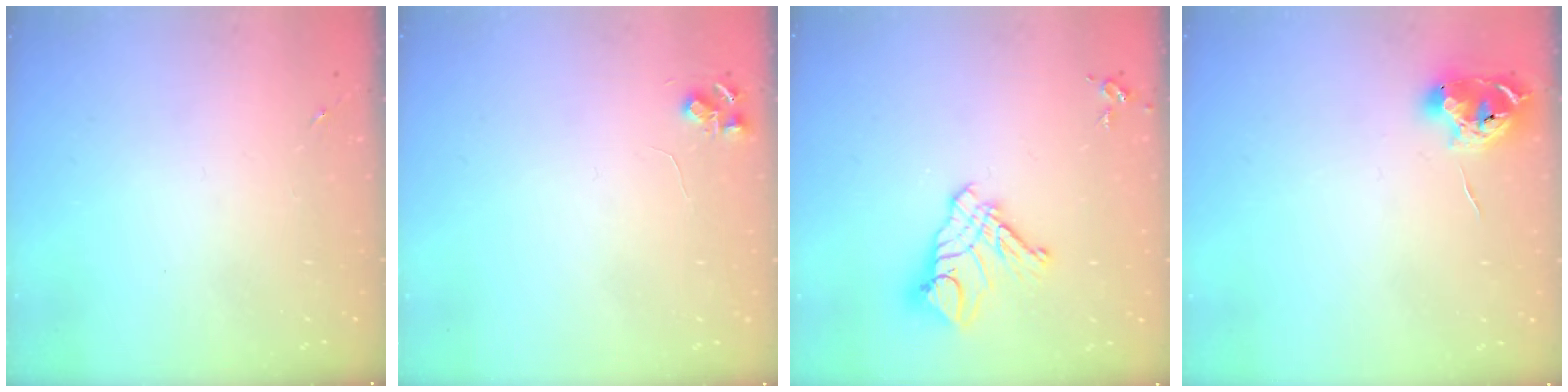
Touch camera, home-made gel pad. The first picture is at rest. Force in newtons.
{"total": 5.8, "press": 5.8, "slide": 0.8}
{"total": 12.0, "press": 11.9, "slide": 1.1}
{"total": 9.6, "press": 9.6, "slide": 0.6}